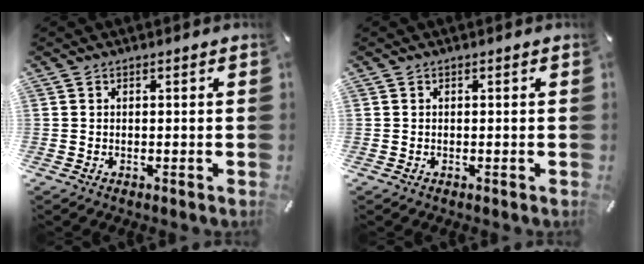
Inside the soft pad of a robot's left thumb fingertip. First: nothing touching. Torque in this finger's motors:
{"motor_torque": [-0.04, -0.02, -0.08, 0.01, 0.00]}